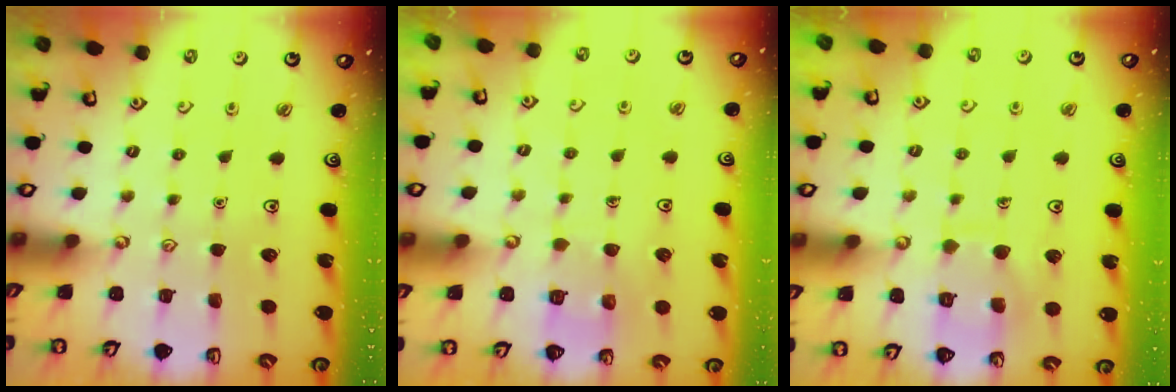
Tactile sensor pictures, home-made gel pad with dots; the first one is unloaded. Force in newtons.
{"total": 4.3, "press": 4.3, "slide": 0.3}
{"total": 9.8, "press": 9.8, "slide": 1.0}